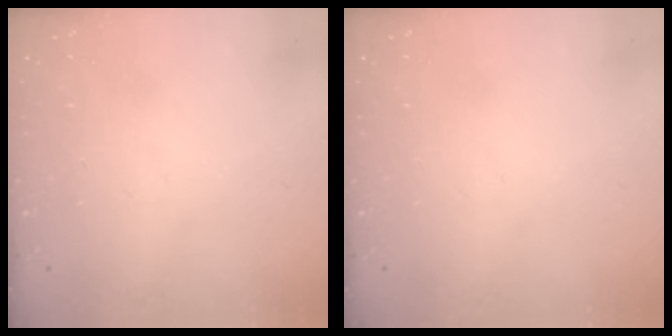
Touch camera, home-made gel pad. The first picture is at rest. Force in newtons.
{"total": 0.0}